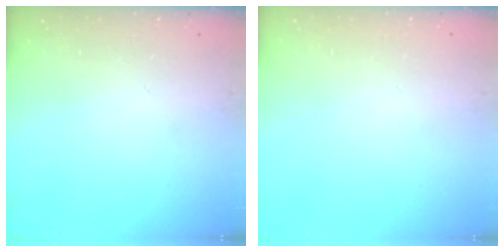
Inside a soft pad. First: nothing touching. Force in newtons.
{"total": 2.6, "press": 2.6, "slide": 0.2}